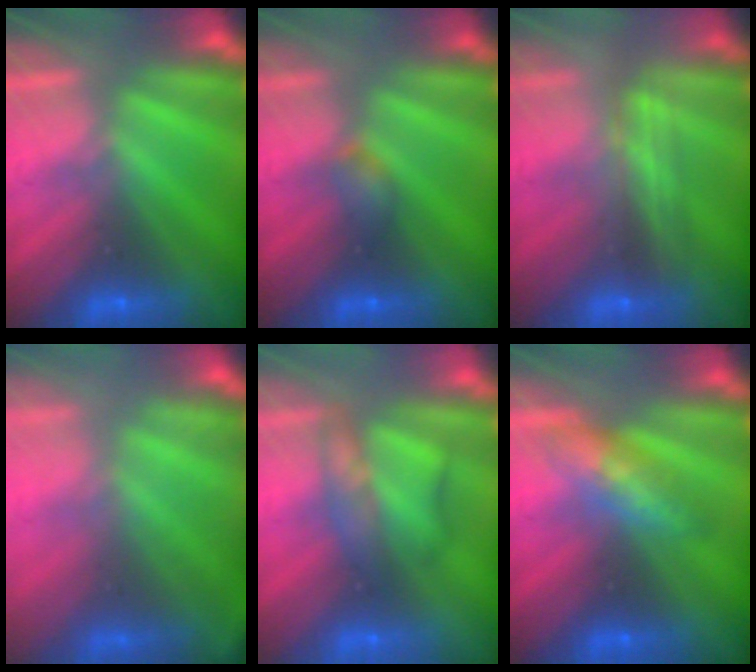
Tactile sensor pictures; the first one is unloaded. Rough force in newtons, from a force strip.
{"total": 2.2}
{"total": 2.5}
{"total": 1.8}
{"total": 2.3}
{"total": 4.5}